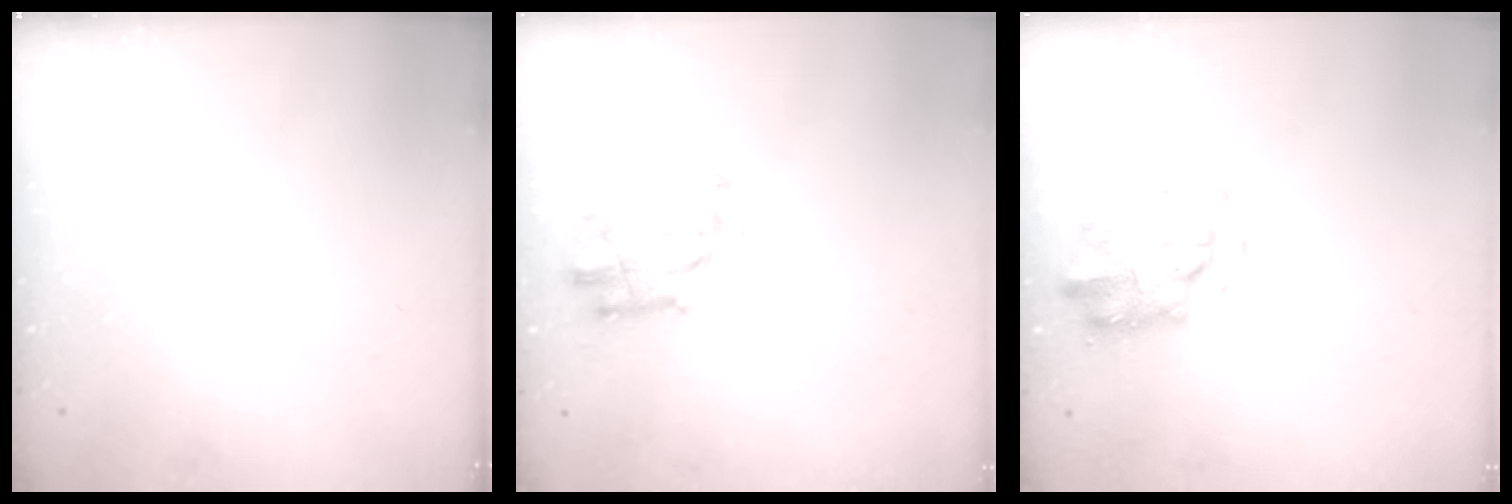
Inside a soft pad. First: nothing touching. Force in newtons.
{"total": 3.3, "press": 3.2, "slide": 0.4}
{"total": 3.8, "press": 3.7, "slide": 0.9}